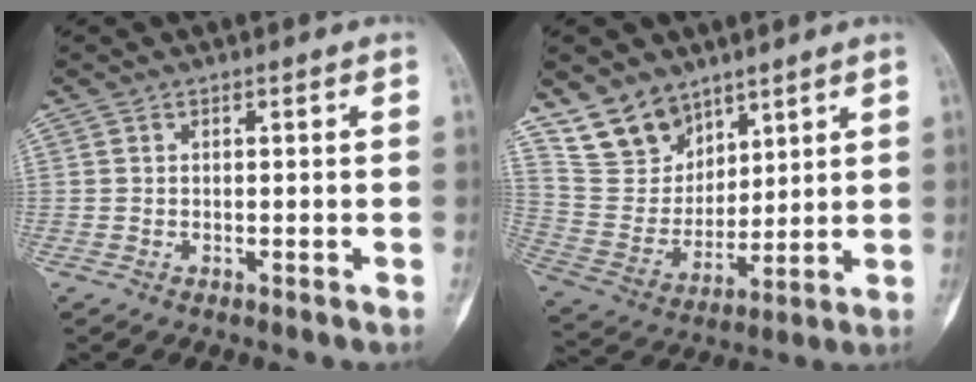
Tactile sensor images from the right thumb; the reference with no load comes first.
{"total": 12.2, "force": [8.9, 7.6, 3.3], "torque": [-0.032, -0.058, 0.190]}